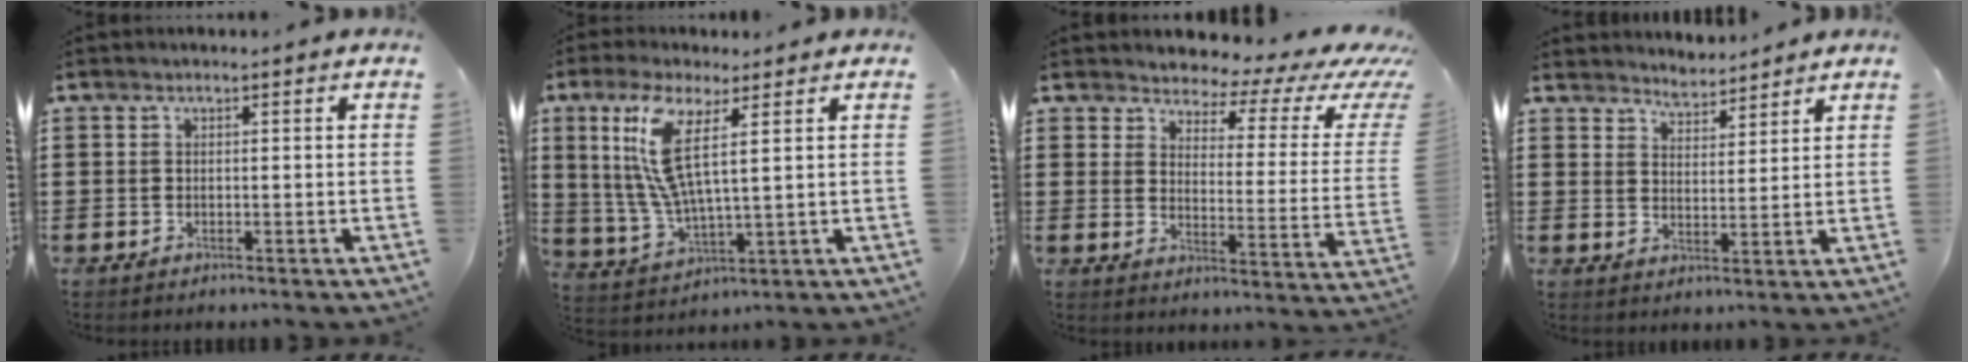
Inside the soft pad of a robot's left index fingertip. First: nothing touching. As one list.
[{"total": 10.2, "force": [4.5, 2.6, 8.8], "torque": [-0.210, -0.009, 0.073]}, {"total": 4.1, "force": [3.3, 1.8, 1.7], "torque": [-0.048, -0.026, 0.051]}, {"total": 3.6, "force": [3.6, 0.4, -0.5], "torque": [-0.002, -0.014, 0.067]}]